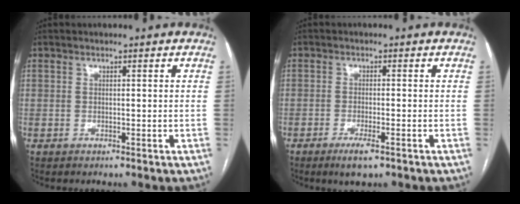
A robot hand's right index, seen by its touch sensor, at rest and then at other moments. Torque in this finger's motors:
{"motor_torque": [0.45, -0.04, 0.11, 0.04]}